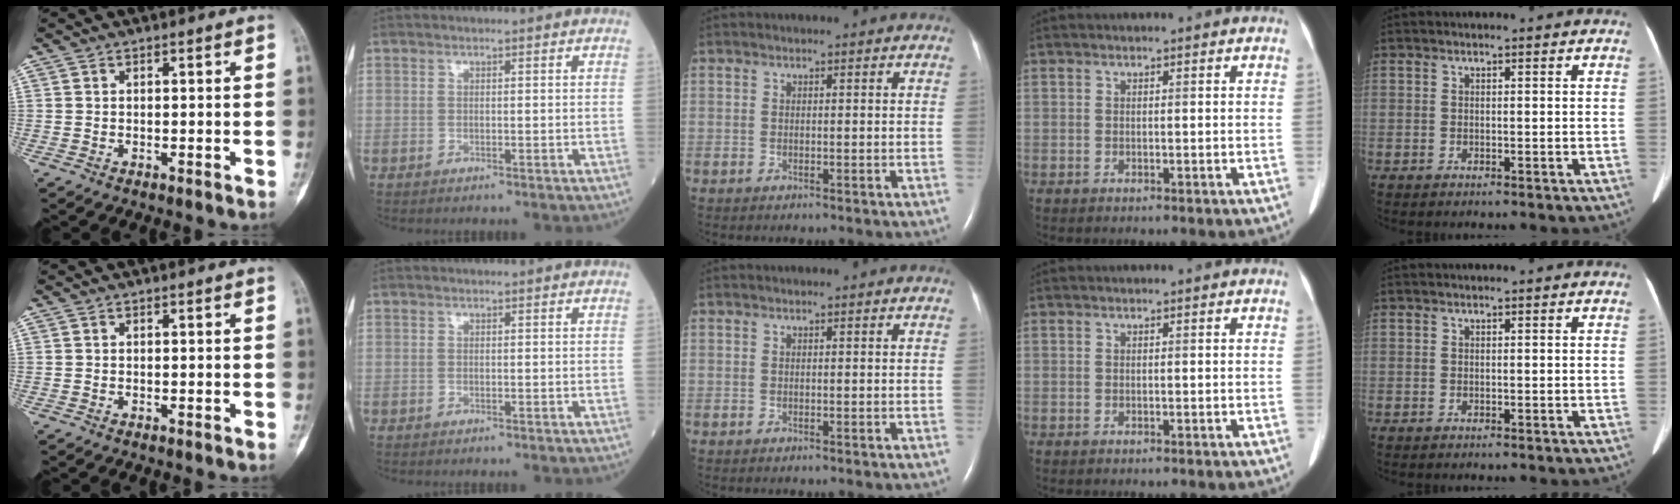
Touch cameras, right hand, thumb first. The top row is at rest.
{}